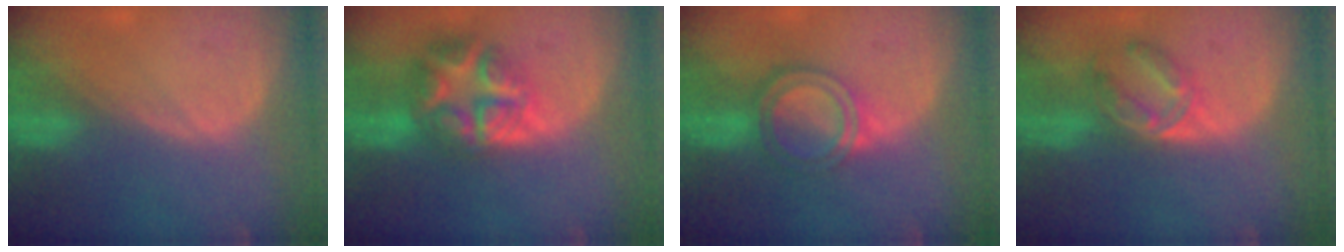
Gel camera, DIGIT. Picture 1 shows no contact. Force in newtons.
{"total": 8.9, "press": 8.9, "slide": 0.5}
{"total": 6.2, "press": 5.3, "slide": 3.1}
{"total": 6.3, "press": 5.7, "slide": 2.7}